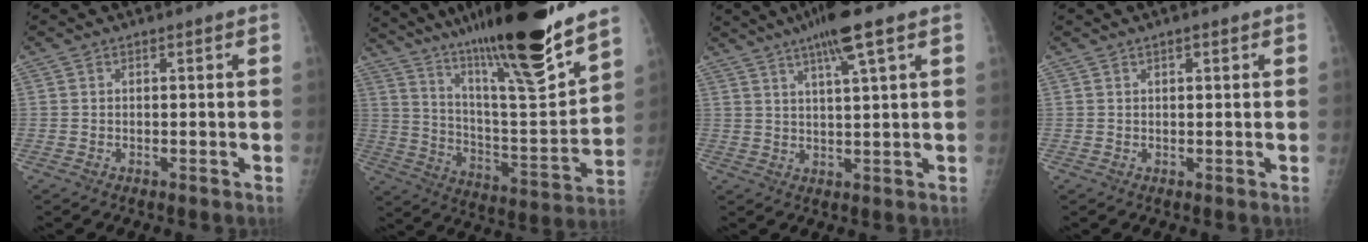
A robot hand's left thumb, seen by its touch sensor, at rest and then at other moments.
{"total": 28.1, "force": [21.1, 3.2, 18.2], "torque": [-0.279, -0.089, 0.344]}
{"total": 8.5, "force": [5.0, 0.3, 6.9], "torque": [-0.122, -0.010, 0.084]}
{"total": 1.3, "force": [0.7, 0.4, 1.0], "torque": [-0.014, 0.000, 0.010]}